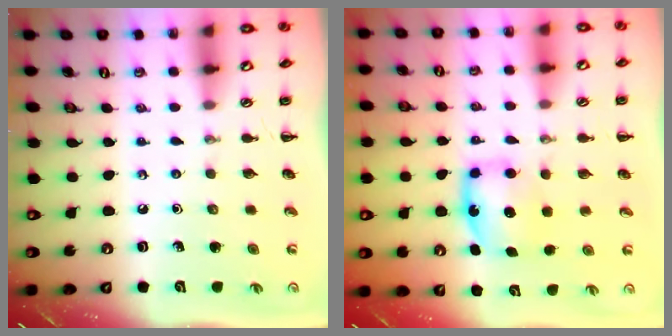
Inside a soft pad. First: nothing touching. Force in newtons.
{"total": 6.3, "press": 6.2, "slide": 1.0}